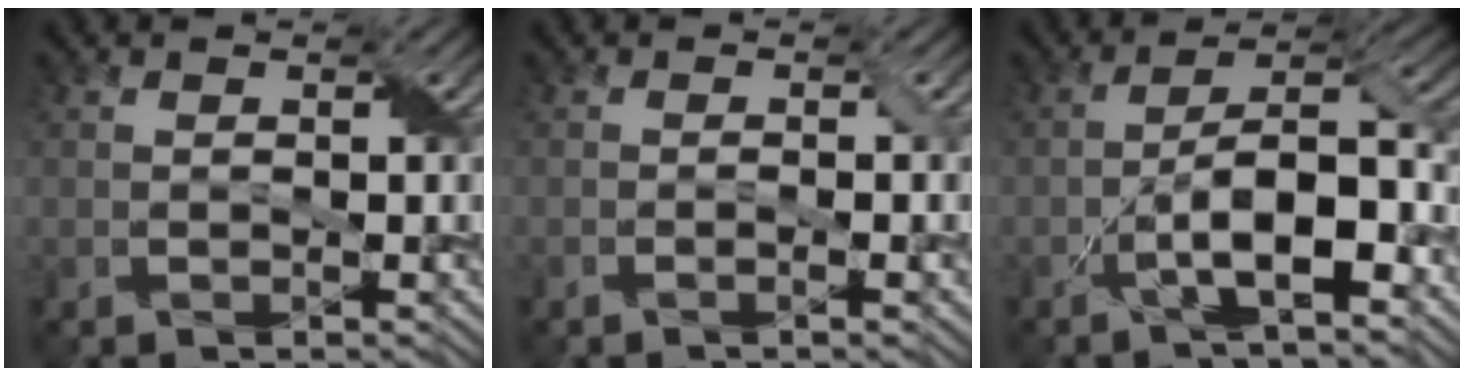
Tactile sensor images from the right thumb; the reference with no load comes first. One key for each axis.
{"total": 1.6, "fx": -0.5, "fy": 0.0, "fz": 1.5, "tx": -0.029, "ty": 0.004, "tz": -0.010}
{"total": 9.3, "fx": -3.9, "fy": 2.9, "fz": 7.9, "tx": -0.136, "ty": 0.011, "tz": -0.074}